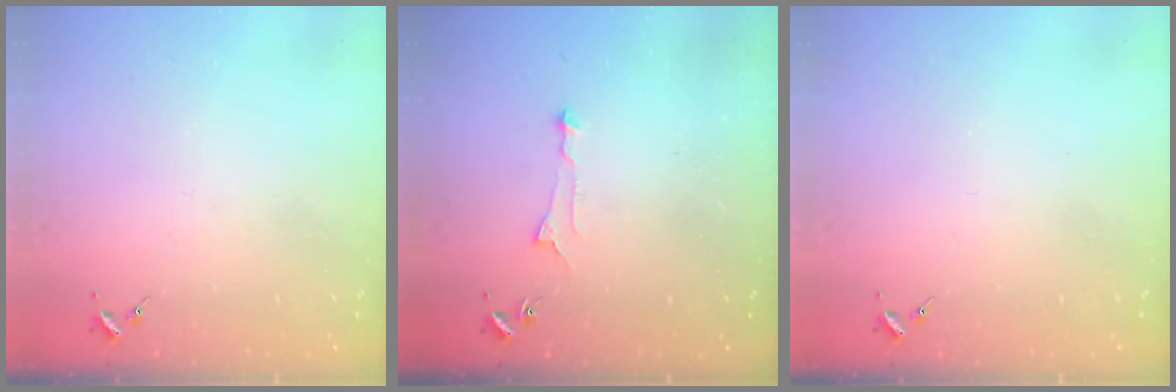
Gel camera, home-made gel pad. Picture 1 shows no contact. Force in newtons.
{"total": 5.1, "press": 5.1, "slide": 0.3}
{"total": 0.0}